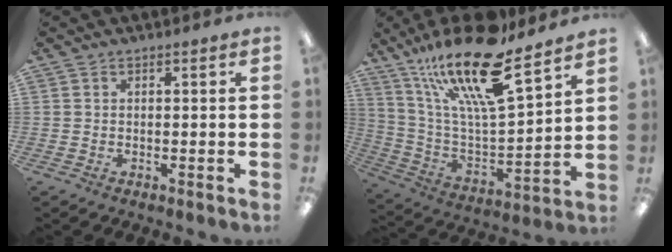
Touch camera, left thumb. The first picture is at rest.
{"total": 23.3, "force": [16.7, 6.4, 15.0], "torque": [-0.273, -0.101, 0.279]}